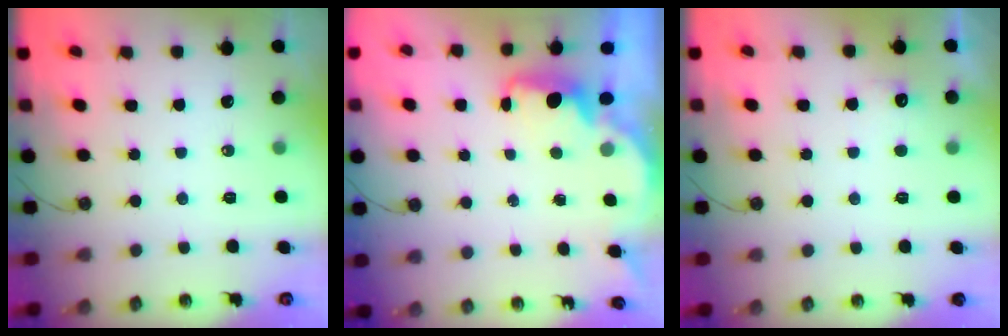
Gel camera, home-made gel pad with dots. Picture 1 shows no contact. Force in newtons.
{"total": 1.9, "press": 1.8, "slide": 0.7}
{"total": 4.6, "press": 4.5, "slide": 1.2}